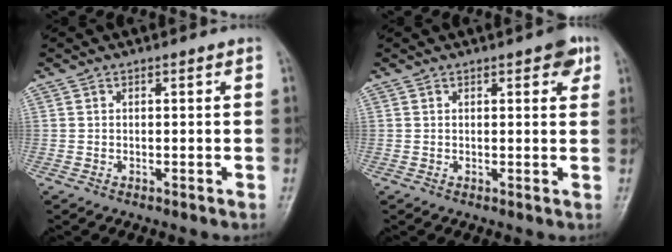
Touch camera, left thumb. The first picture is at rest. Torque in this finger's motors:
{"motor_torque": [0.50, 0.34, 0.31, -0.53, 0.00]}